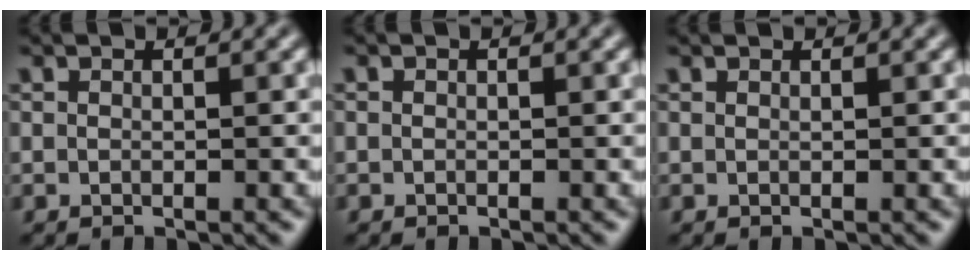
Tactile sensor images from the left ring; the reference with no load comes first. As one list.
[{"total": 0.6, "force": [-0.2, 0.5, -0.1], "torque": [0.006, -0.005, -0.006]}, {"total": 0.6, "force": [0.6, 0.0, 0.1], "torque": [-0.003, -0.003, 0.005]}]